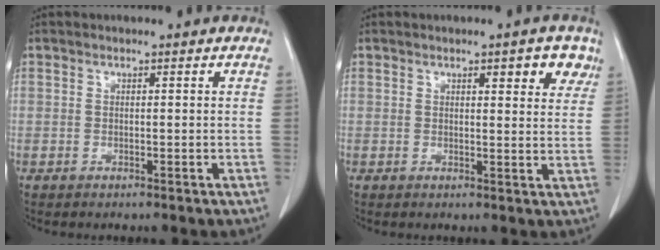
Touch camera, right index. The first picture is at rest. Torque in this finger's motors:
{"motor_torque": [0.30, 0.33, 0.07, 0.01]}